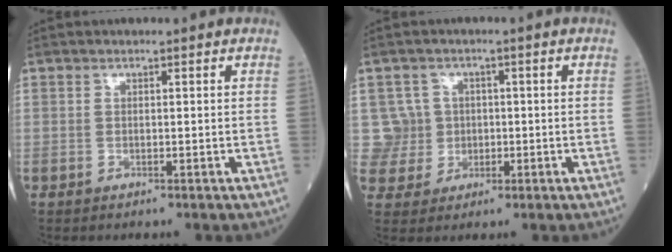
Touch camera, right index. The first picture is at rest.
{"total": 5.2, "force": [0.5, 5.1, -0.5], "torque": [0.020, 0.015, 0.015]}